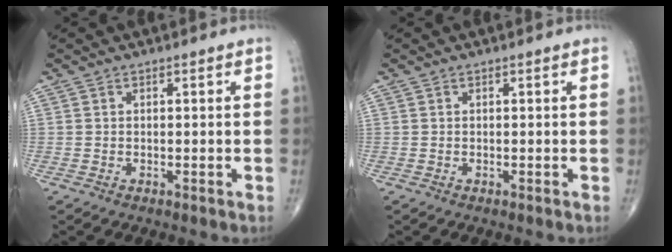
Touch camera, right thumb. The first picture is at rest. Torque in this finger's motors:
{"motor_torque": [0.00, 0.00, 0.00, 0.00, 0.01]}